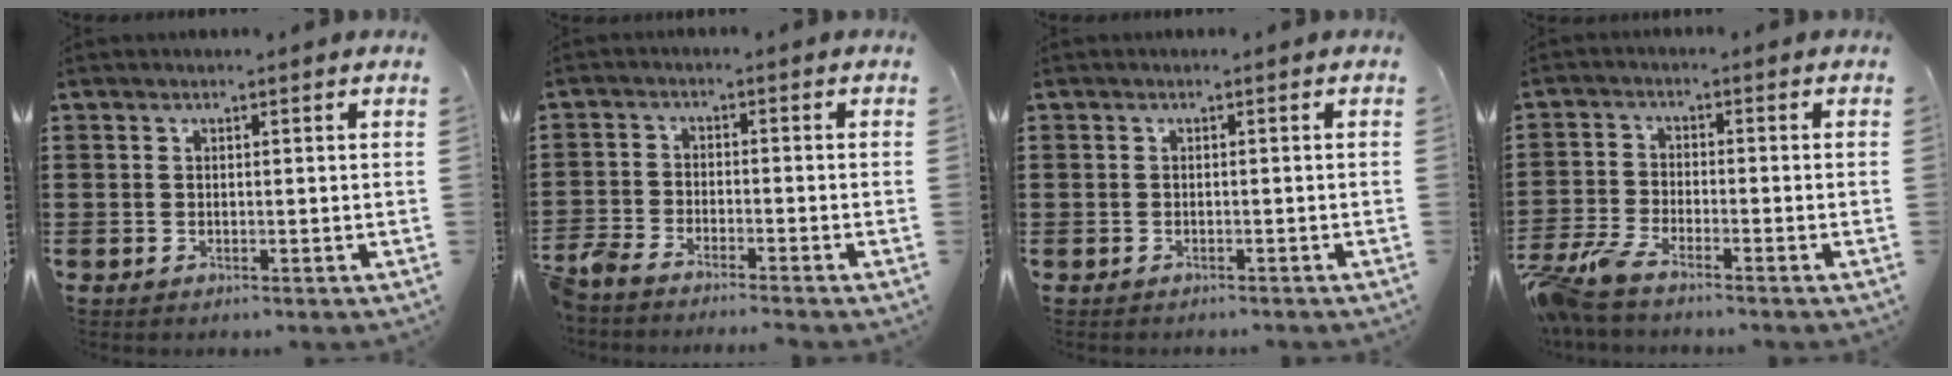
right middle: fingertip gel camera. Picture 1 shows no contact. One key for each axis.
{"total": 3.7, "fx": -3.6, "fy": 0.3, "fz": 0.8, "tx": -0.045, "ty": -0.007, "tz": -0.083}
{"total": 0.6, "fx": -0.5, "fy": 0.4, "fz": -0.1, "tx": 0.002, "ty": 0.004, "tz": -0.013}
{"total": 5.1, "fx": -4.4, "fy": 0.6, "fz": 2.6, "tx": -0.092, "ty": -0.020, "tz": -0.097}